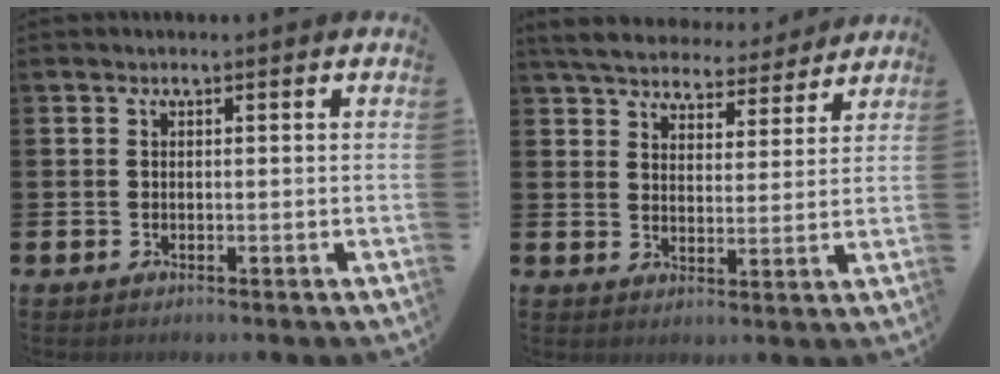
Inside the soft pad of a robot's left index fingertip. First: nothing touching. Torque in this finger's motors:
{"motor_torque": [1.03, -1.11, 0.49, 0.13]}